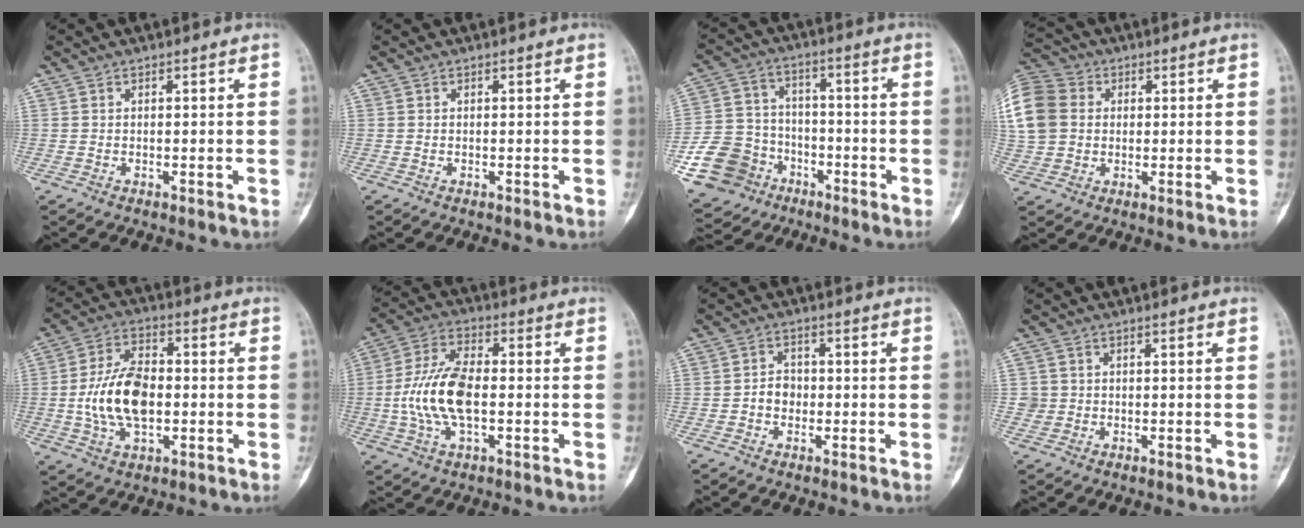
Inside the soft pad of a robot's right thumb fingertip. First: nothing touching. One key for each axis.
{"total": 0.0}
{"total": 14.2, "fx": -6.5, "fy": 11.7, "fz": 4.8, "tx": -0.082, "ty": 0.050, "tz": -0.108}
{"total": 18.5, "fx": 3.5, "fy": 15.3, "fz": 9.9, "tx": -0.253, "ty": 0.045, "tz": 0.071}
{"total": 13.4, "fx": -1.1, "fy": 7.7, "fz": 10.9, "tx": -0.198, "ty": 0.015, "tz": -0.021}
{"total": 12.6, "fx": -1.4, "fy": 6.1, "fz": 10.9, "tx": -0.228, "ty": 0.019, "tz": -0.027}
{"total": 3.5, "fx": -0.7, "fy": 2.9, "fz": 1.8, "tx": -0.014, "ty": 0.013, "tz": -0.019}
{"total": 2.0, "fx": 0.0, "fy": 2.0, "fz": 0.1, "tx": 0.011, "ty": 0.007, "tz": 0.000}